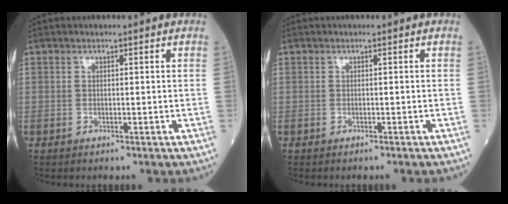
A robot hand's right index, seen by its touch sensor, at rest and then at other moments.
{"total": 0.7, "force": [-0.6, -0.1, 0.3], "torque": [-0.002, 0.000, -0.009]}